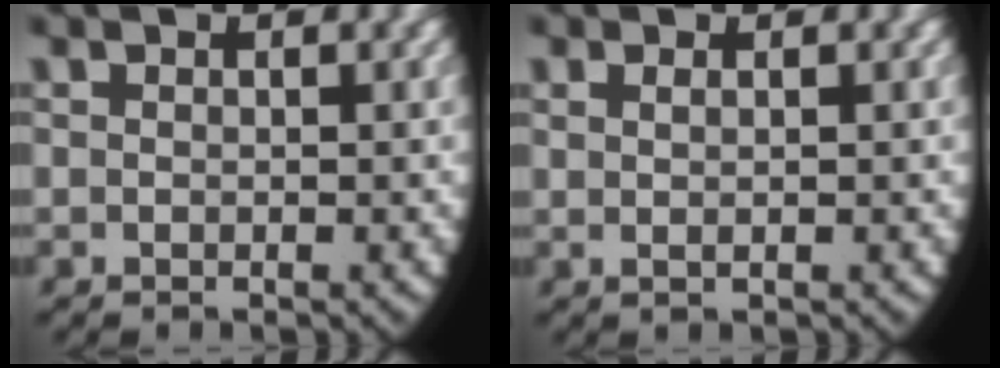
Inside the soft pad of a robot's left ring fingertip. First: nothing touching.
{"total": 1.0, "force": [0.4, -0.1, 0.9], "torque": [-0.018, -0.002, 0.011]}